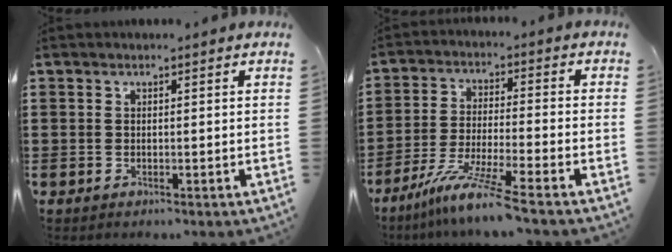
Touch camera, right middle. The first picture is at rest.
{"total": 8.7, "force": [-7.0, -0.2, 5.2], "torque": [-0.107, -0.012, -0.137]}